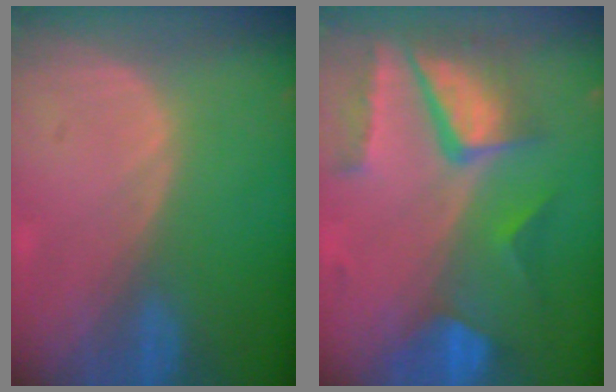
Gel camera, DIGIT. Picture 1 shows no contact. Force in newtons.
{"total": 10.4, "press": 8.6, "slide": 5.8}